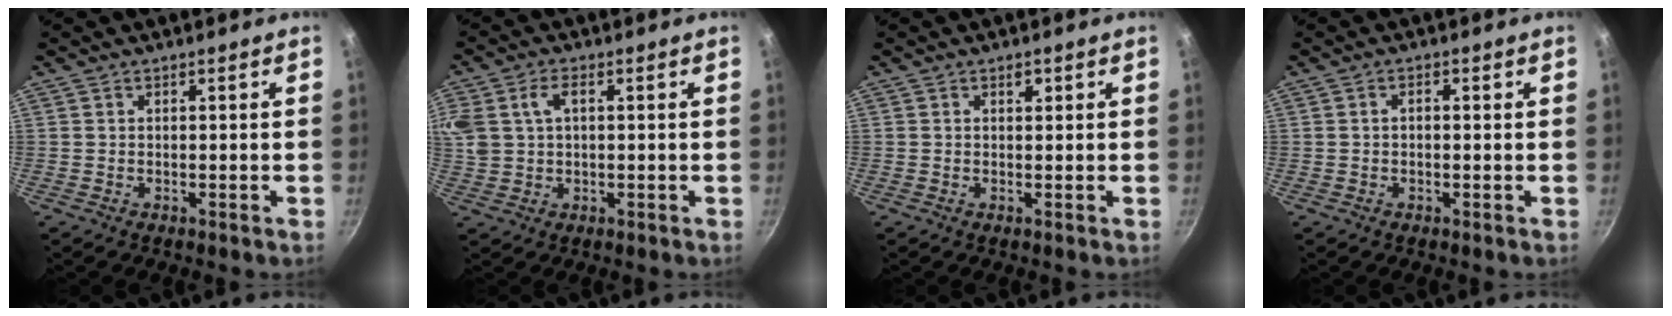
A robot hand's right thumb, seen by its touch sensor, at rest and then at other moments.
{"total": 12.1, "force": [3.4, 8.8, 7.6], "torque": [-0.175, 0.026, 0.067]}
{"total": 1.2, "force": [0.6, 0.6, 0.9], "torque": [-0.008, -0.002, 0.009]}
{"total": 1.4, "force": [0.1, 0.8, 1.1], "torque": [-0.023, 0.007, 0.002]}